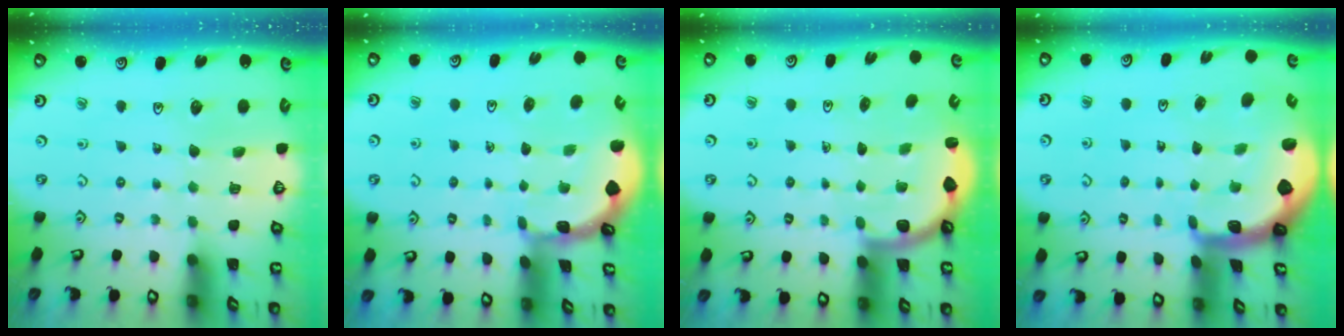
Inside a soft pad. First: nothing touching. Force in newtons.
{"total": 1.5, "press": 1.5, "slide": 0.1}
{"total": 2.6, "press": 2.6, "slide": 0.7}
{"total": 2.7, "press": 1.7, "slide": 2.1}